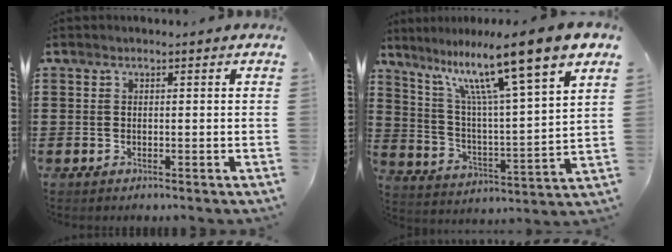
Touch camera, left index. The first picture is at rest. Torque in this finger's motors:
{"motor_torque": [2.14, 0.00, 0.91, 0.21]}